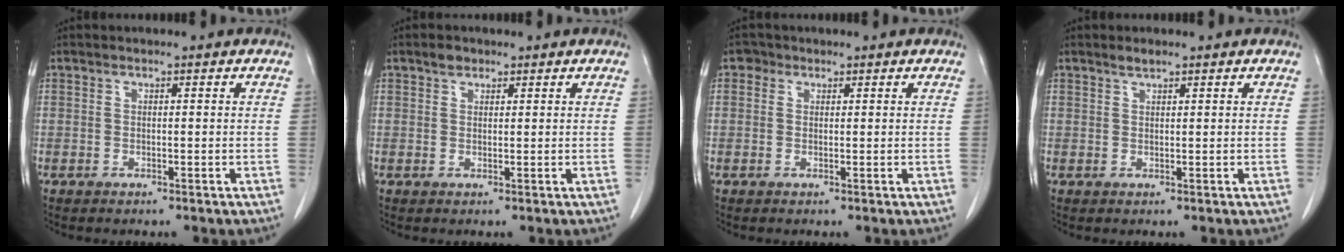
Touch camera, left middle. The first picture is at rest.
{"total": 1.5, "force": [1.0, 0.9, 0.4], "torque": [-0.009, 0.001, 0.016]}
{"total": 1.4, "force": [0.7, 1.2, 0.2], "torque": [0.000, 0.002, 0.007]}
{"total": 1.1, "force": [1.0, 0.2, 0.5], "torque": [-0.015, 0.000, 0.020]}